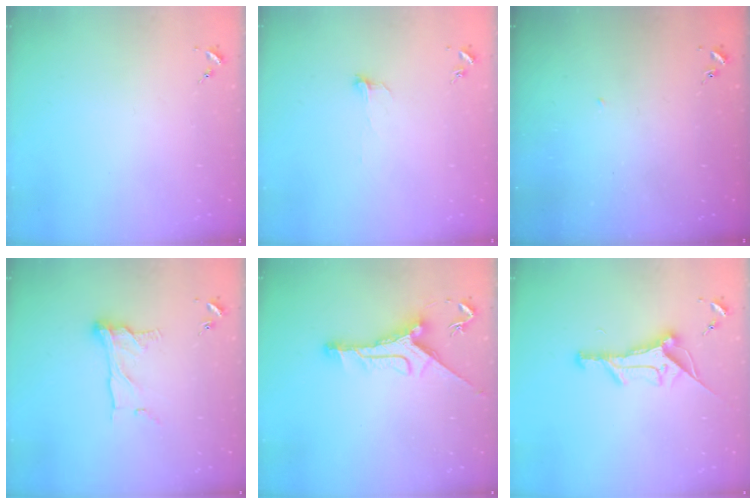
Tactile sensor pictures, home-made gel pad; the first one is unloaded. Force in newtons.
{"total": 3.9, "press": 3.9, "slide": 0.2}
{"total": 4.0, "press": 4.0, "slide": 0.3}
{"total": 12.7, "press": 12.7, "slide": 1.0}
{"total": 10.9, "press": 10.9, "slide": 0.9}
{"total": 14.0, "press": 14.0, "slide": 0.6}